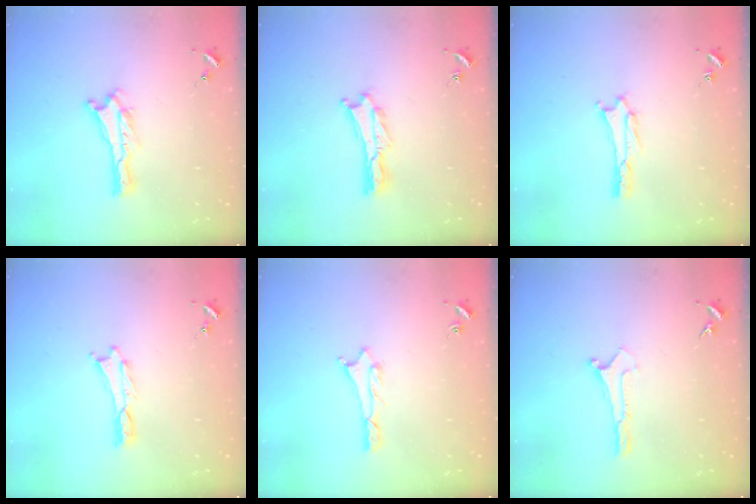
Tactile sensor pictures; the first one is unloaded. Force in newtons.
{"total": 0.7, "press": 0.7, "slide": 0.2}
{"total": 1.6, "press": 1.6, "slide": 0.2}
{"total": 0.0}
{"total": 0.9, "press": 0.8, "slide": 0.1}
{"total": 0.0}